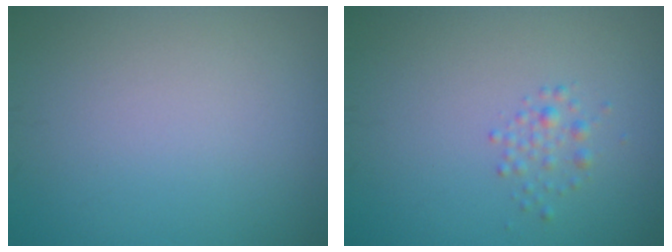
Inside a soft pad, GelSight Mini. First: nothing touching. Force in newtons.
{"total": 1.3, "press": 1.3, "slide": 0.0}